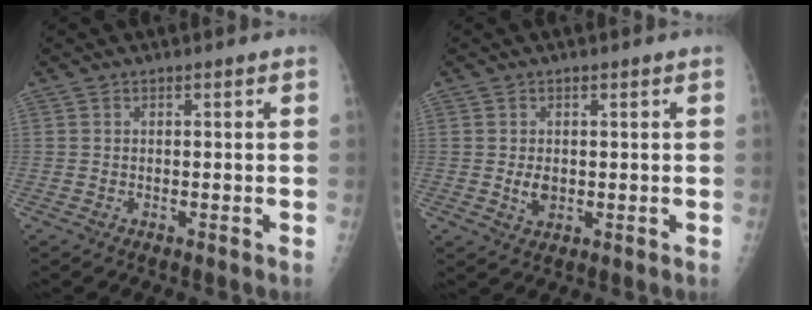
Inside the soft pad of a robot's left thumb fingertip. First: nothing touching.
{"total": 2.7, "force": [0.0, 2.0, 1.9], "torque": [-0.025, -0.004, 0.006]}